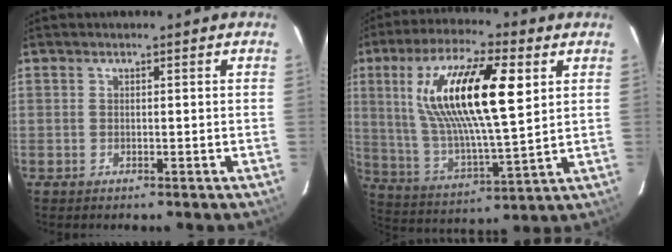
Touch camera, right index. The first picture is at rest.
{"total": 21.3, "force": [6.9, 5.9, 19.2], "torque": [-0.361, 0.011, 0.130]}